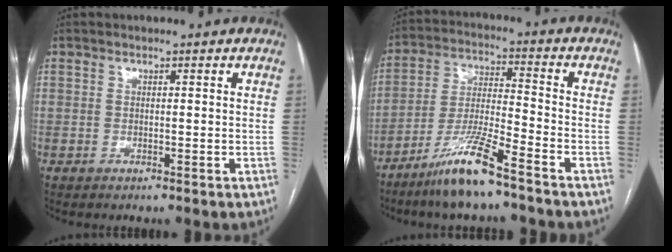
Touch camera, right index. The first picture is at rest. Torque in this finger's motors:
{"motor_torque": [1.04, -0.77, 0.34, 0.08]}